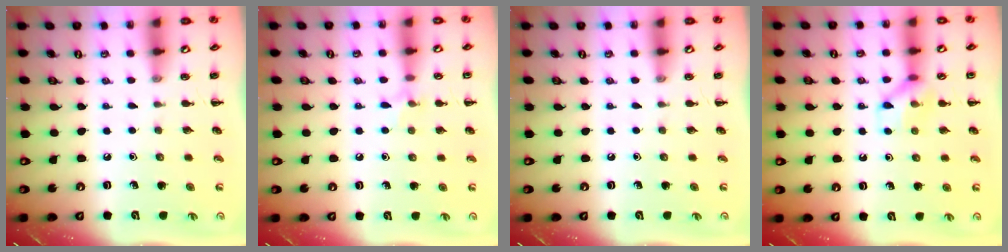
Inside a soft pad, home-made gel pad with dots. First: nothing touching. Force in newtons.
{"total": 5.8, "press": 5.5, "slide": 1.9}
{"total": 0.0}
{"total": 9.3, "press": 9.3, "slide": 0.6}